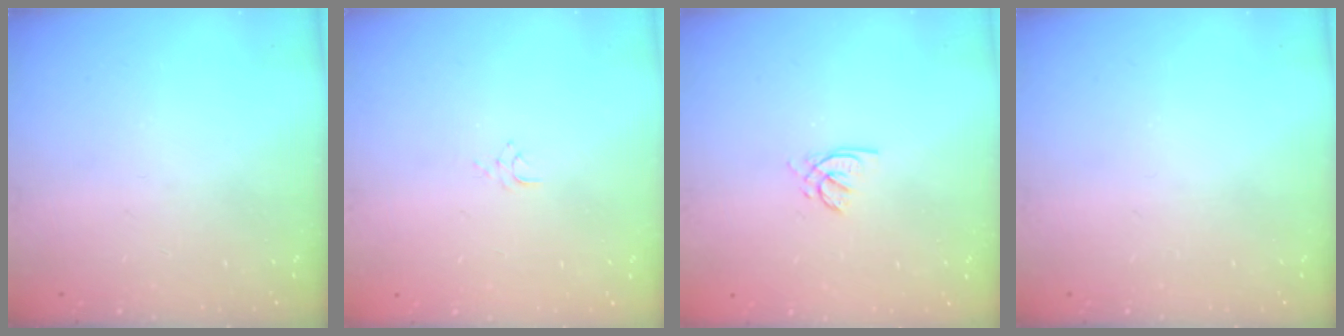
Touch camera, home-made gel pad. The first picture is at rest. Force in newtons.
{"total": 3.7, "press": 3.7, "slide": 0.1}
{"total": 1.4, "press": 1.4, "slide": 0.2}
{"total": 0.0}